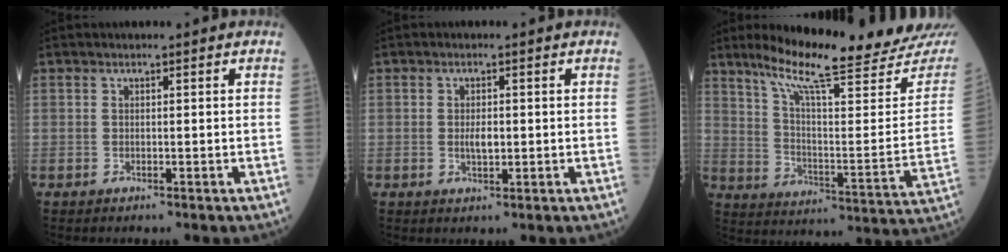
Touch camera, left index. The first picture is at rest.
{"total": 2.3, "force": [-0.3, 1.0, 2.1], "torque": [-0.040, -0.002, -0.004]}
{"total": 23.2, "force": [20.0, 0.5, 11.8], "torque": [-0.183, -0.073, 0.277]}